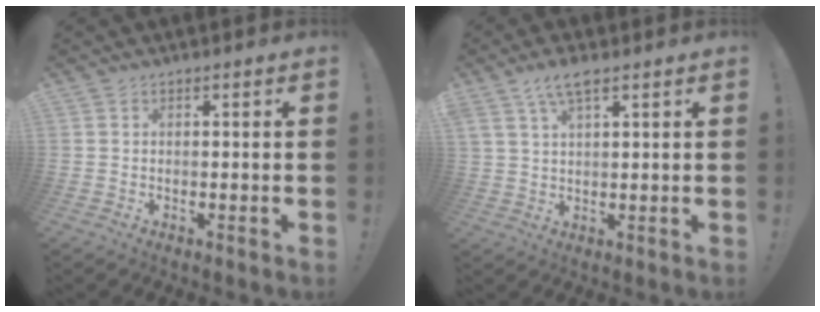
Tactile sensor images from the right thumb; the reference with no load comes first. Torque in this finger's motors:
{"motor_torque": [1.05, 1.11, 0.69, 0.41, 0.08]}